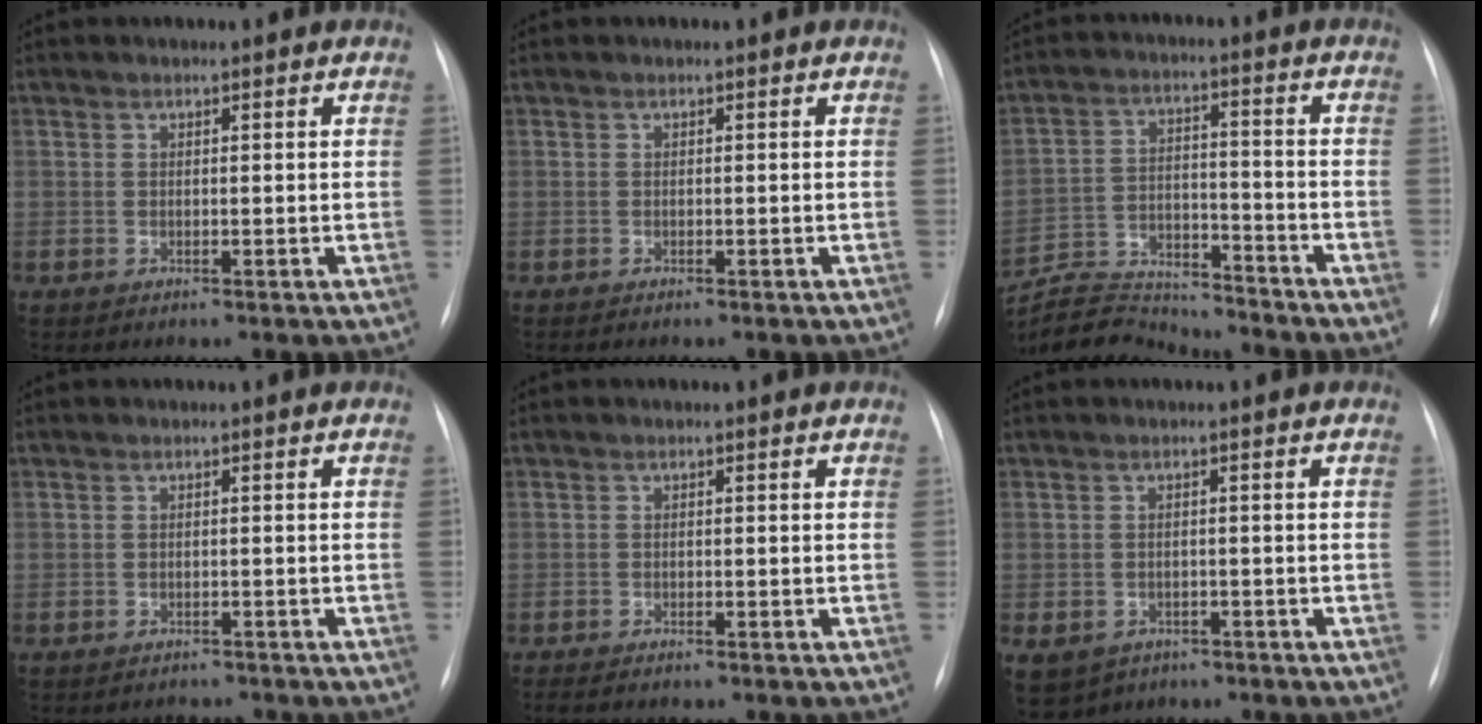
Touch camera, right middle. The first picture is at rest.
{"total": 0.8, "force": [-0.6, 0.2, 0.3], "torque": [-0.007, -0.002, -0.009]}
{"total": 12.2, "force": [-12.1, 1.1, 1.0], "torque": [-0.021, 0.020, -0.203]}
{"total": 1.6, "force": [-1.5, 0.5, -0.3], "torque": [0.004, -0.003, -0.018]}
{"total": 3.2, "force": [-2.7, 0.7, 1.6], "torque": [-0.025, -0.007, -0.033]}
{"total": 9.9, "force": [-5.3, 7.8, 3.2], "torque": [-0.096, -0.003, -0.064]}